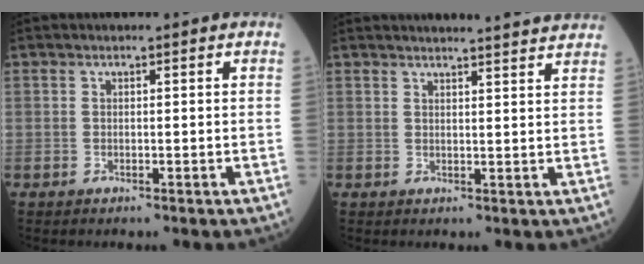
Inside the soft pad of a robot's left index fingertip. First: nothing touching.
{"total": 12.5, "force": [12.0, -0.1, 3.3], "torque": [-0.039, -0.007, 0.131]}